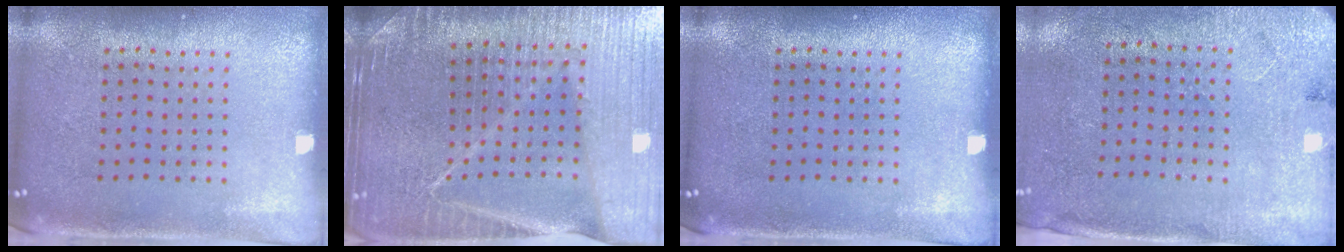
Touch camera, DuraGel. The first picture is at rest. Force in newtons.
{"total": 4.7, "press": 4.4, "slide": 1.7}
{"total": 0.0}
{"total": 2.6, "press": 2.2, "slide": 1.5}